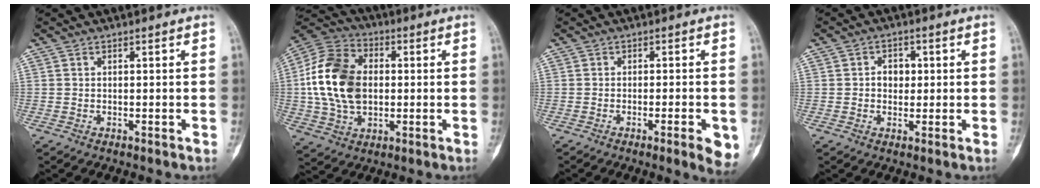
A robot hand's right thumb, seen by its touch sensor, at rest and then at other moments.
{"total": 17.5, "force": [0.5, 12.2, 12.5], "torque": [-0.223, 0.017, 0.006]}
{"total": 5.0, "force": [-1.9, 1.1, 4.5], "torque": [-0.059, -0.004, -0.025]}
{"total": 3.5, "force": [0.5, 3.0, 1.8], "torque": [-0.003, 0.006, 0.004]}